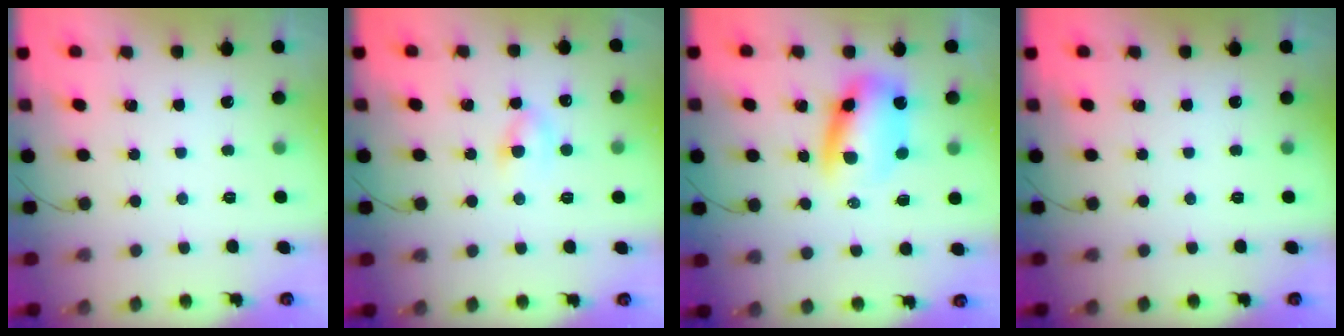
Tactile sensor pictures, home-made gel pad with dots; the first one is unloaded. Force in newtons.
{"total": 5.0, "press": 4.7, "slide": 1.8}
{"total": 9.3, "press": 9.0, "slide": 2.4}
{"total": 0.0}